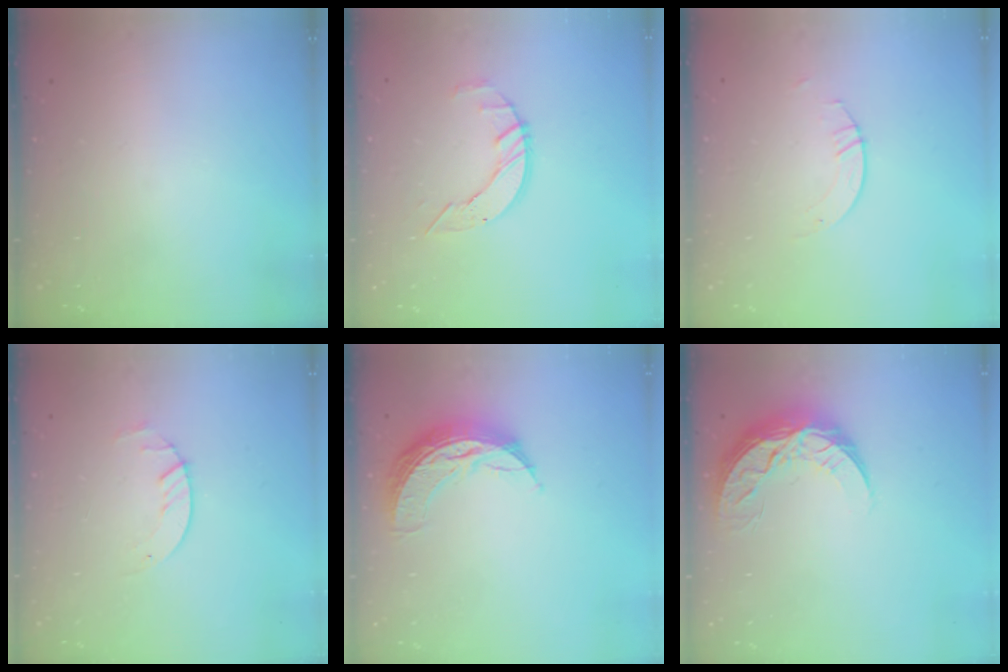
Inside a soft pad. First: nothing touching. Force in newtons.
{"total": 5.7, "press": 5.7, "slide": 0.6}
{"total": 1.1, "press": 1.1, "slide": 0.1}
{"total": 1.4, "press": 1.4, "slide": 0.2}
{"total": 9.9, "press": 9.9, "slide": 0.6}
{"total": 9.0, "press": 9.0, "slide": 0.3}